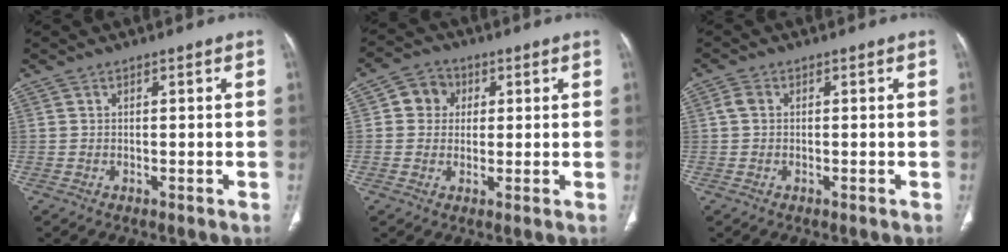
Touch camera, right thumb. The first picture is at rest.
{"total": 5.6, "force": [1.3, 5.1, 2.0], "torque": [-0.006, 0.006, 0.016]}
{"total": 1.8, "force": [0.2, 1.4, 1.1], "torque": [-0.024, 0.006, 0.003]}